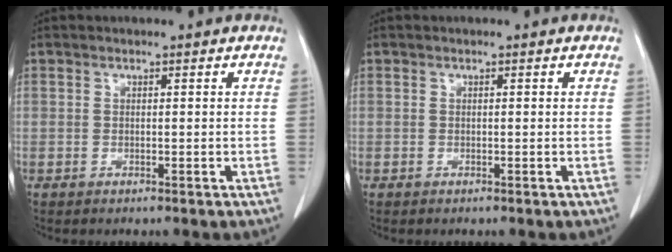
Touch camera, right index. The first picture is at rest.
{"total": 0.0}